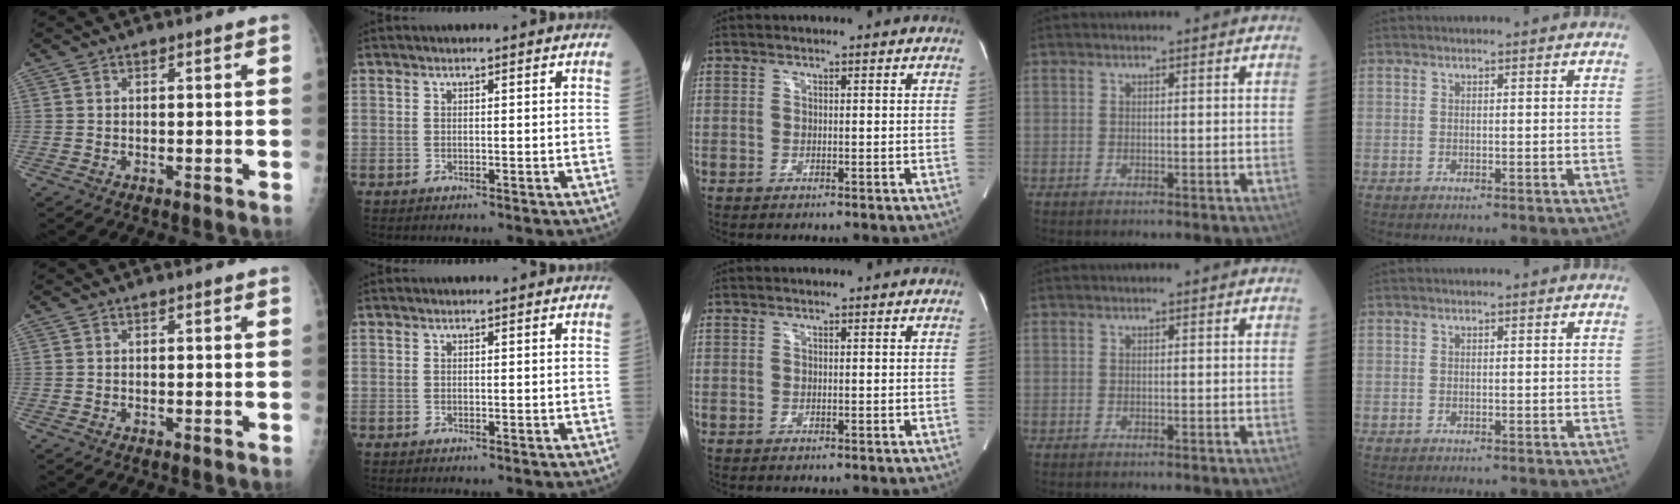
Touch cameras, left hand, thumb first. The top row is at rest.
{}